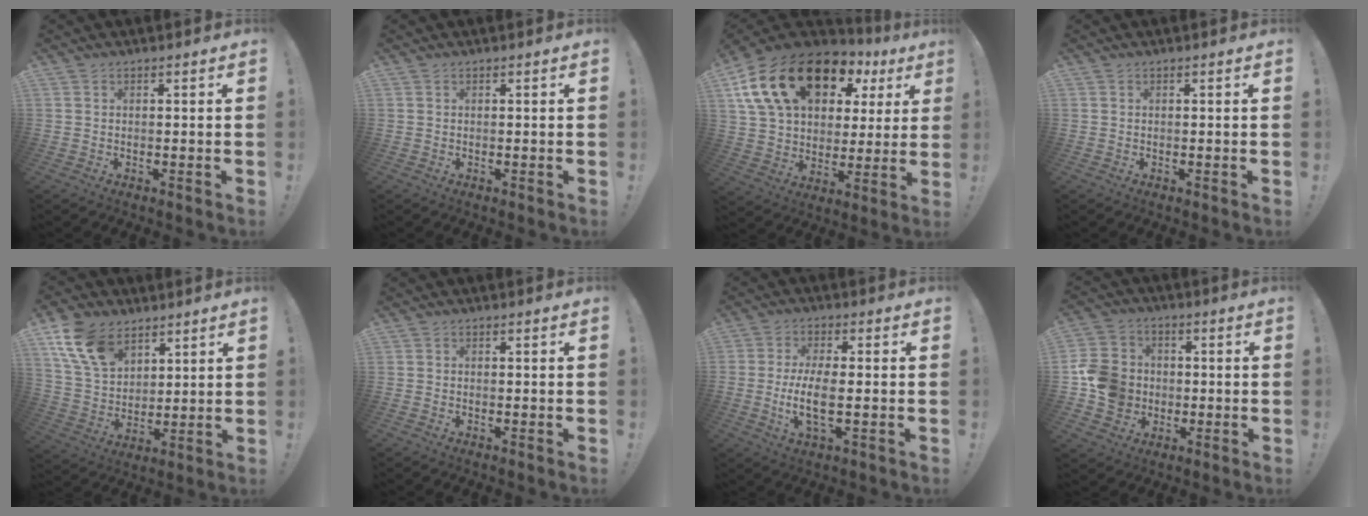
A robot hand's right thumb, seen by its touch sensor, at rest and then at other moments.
{"total": 0.0}
{"total": 22.8, "force": [12.0, 13.4, 14.1], "torque": [-0.240, -0.048, 0.227]}
{"total": 0.0}
{"total": 14.2, "force": [8.2, 9.1, 7.1], "torque": [-0.132, -0.031, 0.163]}
{"total": 0.5, "force": [-0.5, -0.1, 0.2], "torque": [-0.005, 0.000, -0.008]}
{"total": 8.9, "force": [-1.3, 2.8, 8.3], "torque": [-0.166, -0.012, -0.027]}
{"total": 11.9, "force": [-2.0, 10.5, 5.2], "torque": [-0.090, 0.019, -0.030]}